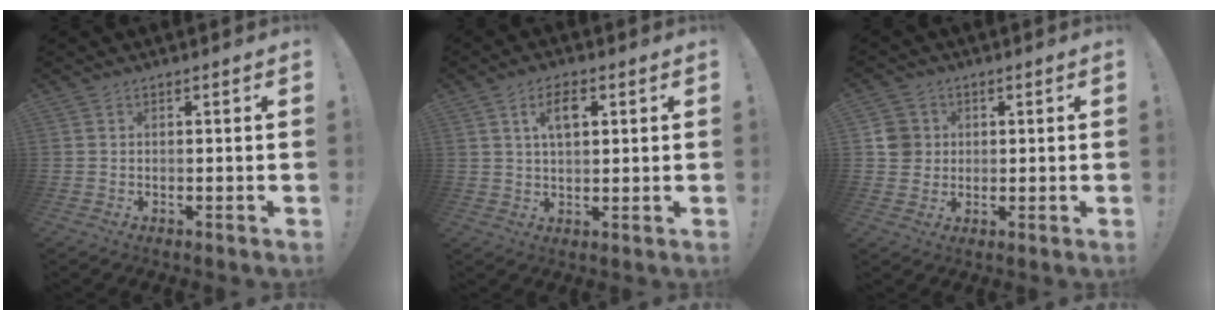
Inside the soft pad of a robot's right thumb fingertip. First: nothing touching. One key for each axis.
{"total": 6.6, "fx": 2.3, "fy": 3.4, "fz": 5.2, "tx": -0.081, "ty": 0.002, "tz": 0.035}
{"total": 6.0, "fx": 1.0, "fy": 5.7, "fz": 1.5, "tx": -0.016, "ty": 0.001, "tz": 0.019}